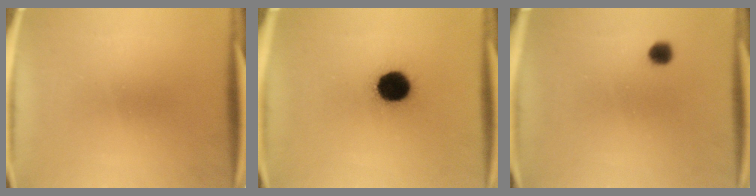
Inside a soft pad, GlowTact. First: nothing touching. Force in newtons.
{"total": 11.1}
{"total": 2.2}